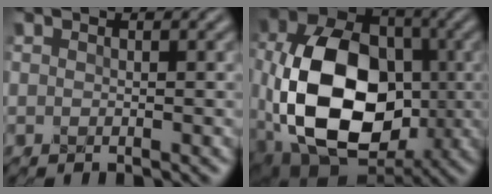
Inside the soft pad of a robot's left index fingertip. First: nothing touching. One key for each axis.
{"total": 15.1, "fx": -2.1, "fy": 10.2, "fz": 10.9, "tx": -0.219, "ty": -0.022, "tz": -0.043}